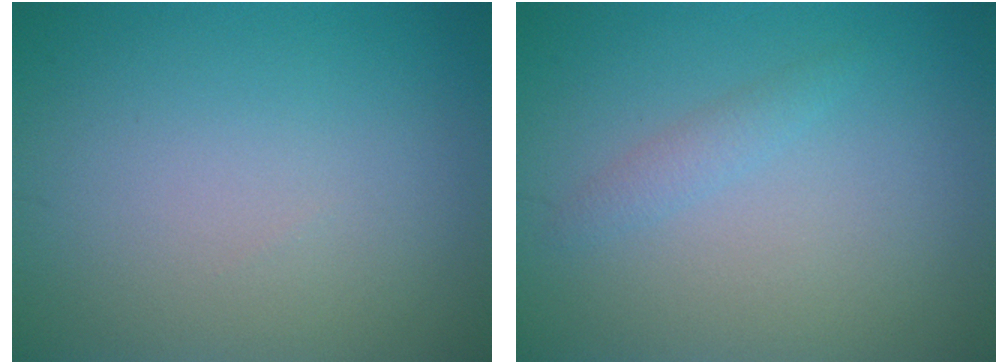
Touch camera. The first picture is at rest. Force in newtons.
{"total": 1.1, "press": 1.1, "slide": 0.1}